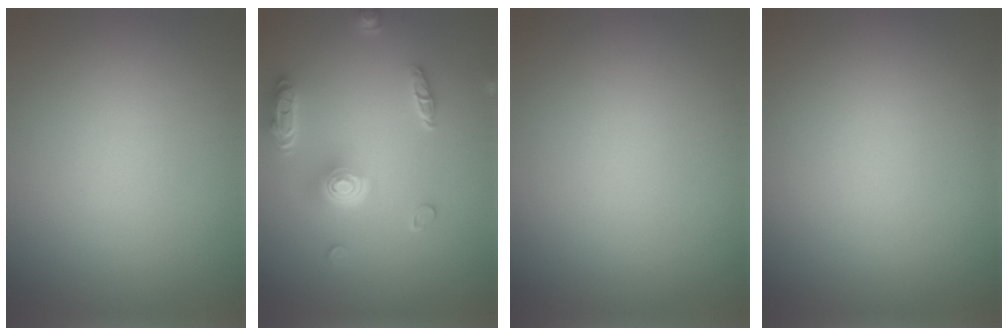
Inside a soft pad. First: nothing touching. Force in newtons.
{"total": 4.9, "press": 3.7, "slide": 3.1}
{"total": 0.0}
{"total": 0.0}